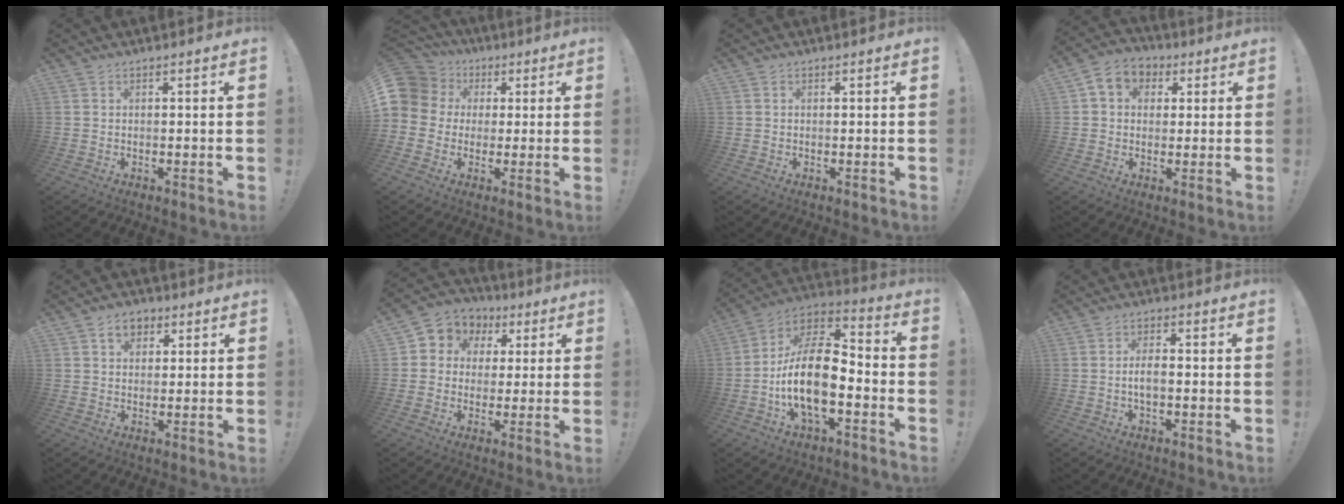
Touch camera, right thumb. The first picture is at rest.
{"total": 8.8, "force": [1.1, 8.2, 3.0], "torque": [-0.068, 0.001, 0.024]}
{"total": 0.0}
{"total": 7.3, "force": [1.7, 6.1, 3.6], "torque": [-0.058, 0.006, 0.038]}
{"total": 5.4, "force": [2.5, 3.9, 2.6], "torque": [-0.036, 0.001, 0.045]}
{"total": 6.6, "force": [1.0, 6.3, 1.7], "torque": [-0.020, -0.005, 0.023]}
{"total": 18.5, "force": [-4.8, 8.9, 15.5], "torque": [-0.302, 0.018, -0.080]}
{"total": 4.0, "force": [-1.1, 1.3, 3.6], "torque": [-0.081, 0.003, -0.023]}